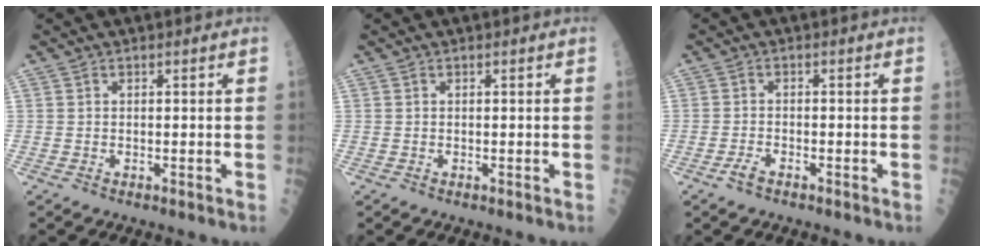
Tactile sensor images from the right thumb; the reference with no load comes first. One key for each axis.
{"total": 0.0}
{"total": 1.9, "fx": -1.3, "fy": 0.6, "fz": 1.2, "tx": -0.024, "ty": 0.010, "tz": -0.026}